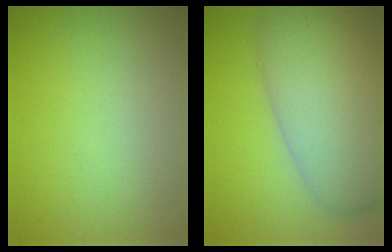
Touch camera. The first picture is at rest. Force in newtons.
{"total": 10.8, "press": 10.8, "slide": 0.4}